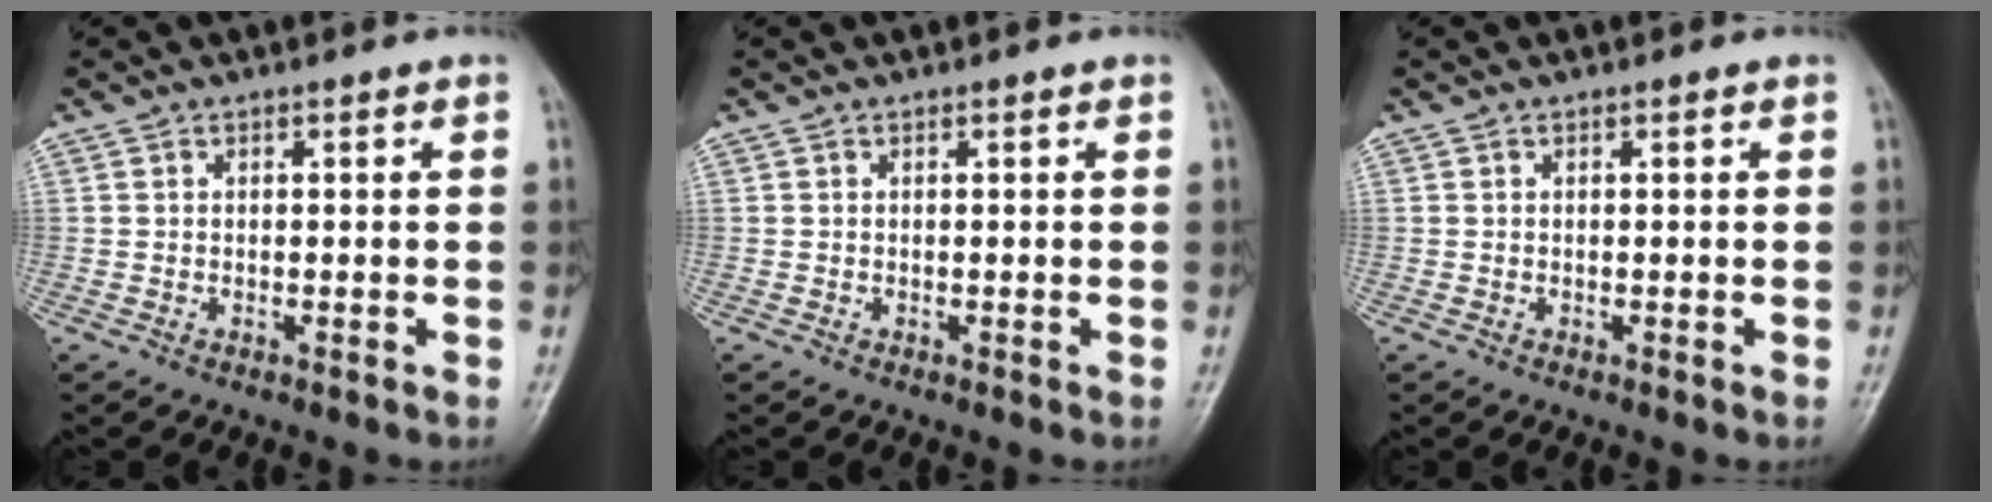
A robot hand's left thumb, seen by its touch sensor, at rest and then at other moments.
{"total": 0.0}
{"total": 0.0}